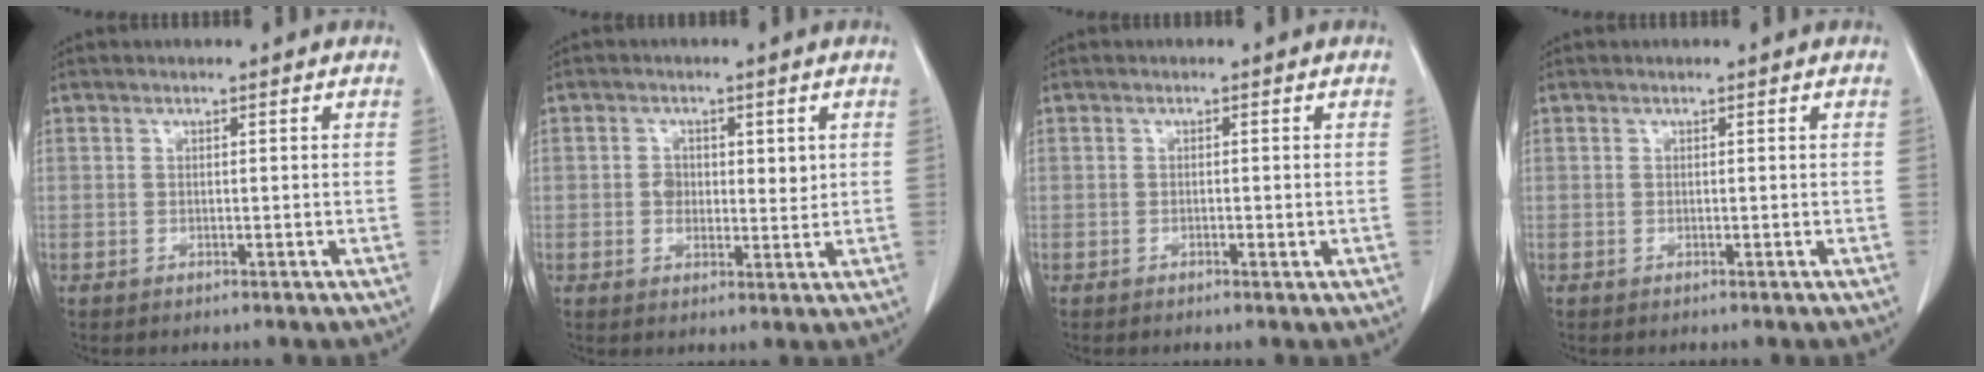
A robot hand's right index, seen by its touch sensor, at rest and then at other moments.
{"total": 4.0, "force": [0.8, 2.9, 2.7], "torque": [-0.033, 0.001, 0.012]}
{"total": 0.8, "force": [-0.3, 0.2, 0.7], "torque": [-0.013, 0.000, -0.003]}
{"total": 0.0}